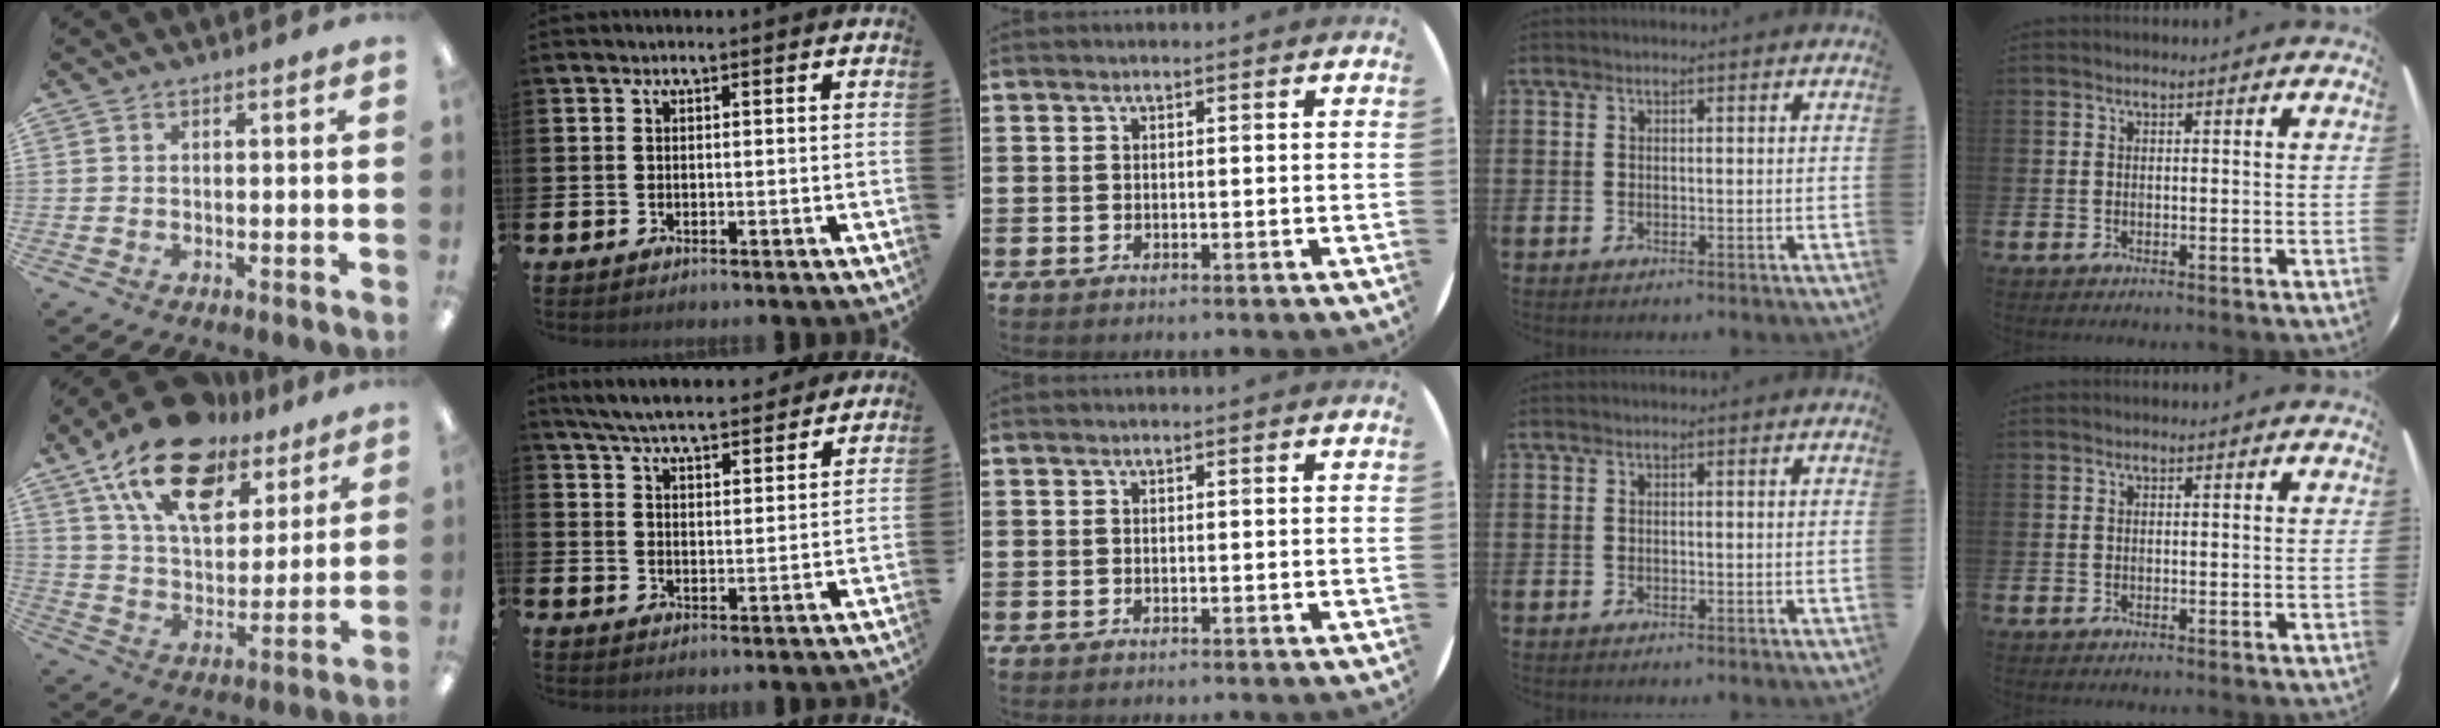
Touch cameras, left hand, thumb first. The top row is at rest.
{"thumb": {"total": 20.7, "force": [13.3, 10.8, 11.6], "torque": [-0.206, -0.063, 0.237]}, "index": {"total": 6.5, "force": [6.2, 0.7, 1.5], "torque": [-0.043, -0.035, 0.111]}}